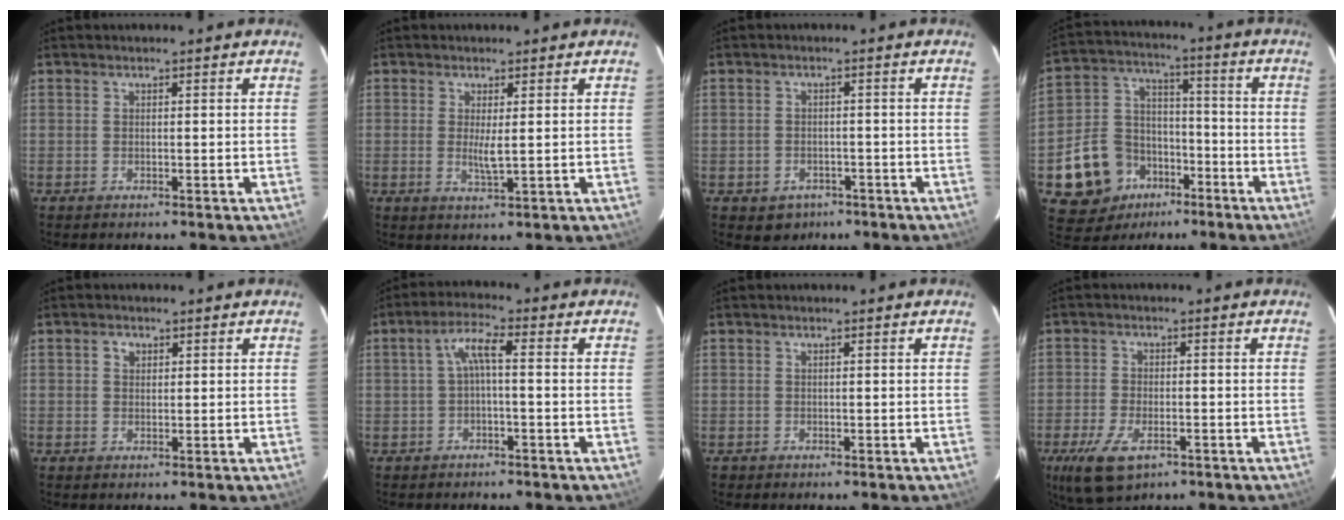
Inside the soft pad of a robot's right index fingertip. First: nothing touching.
{"total": 2.9, "force": [0.3, 0.3, 2.9], "torque": [-0.055, -0.009, 0.004]}
{"total": 4.7, "force": [-2.5, 3.8, 1.1], "torque": [-0.035, 0.004, -0.023]}
{"total": 14.7, "force": [-7.7, 11.5, 4.8], "torque": [-0.127, 0.045, -0.112]}
{"total": 1.6, "force": [0.6, 1.3, 0.7], "torque": [-0.011, 0.008, 0.010]}
{"total": 4.0, "force": [-0.1, 1.0, 3.9], "torque": [-0.076, 0.013, 0.001]}
{"total": 0.6, "force": [-0.2, 0.6, -0.1], "torque": [0.000, 0.001, -0.001]}
{"total": 9.0, "force": [-4.7, 4.4, 6.2], "torque": [-0.147, -0.022, -0.083]}